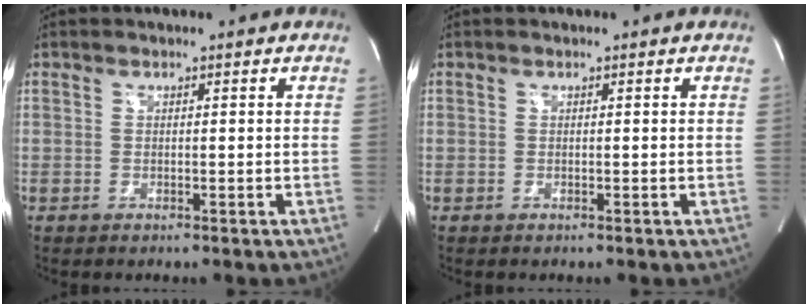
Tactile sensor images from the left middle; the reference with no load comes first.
{"total": 0.0}